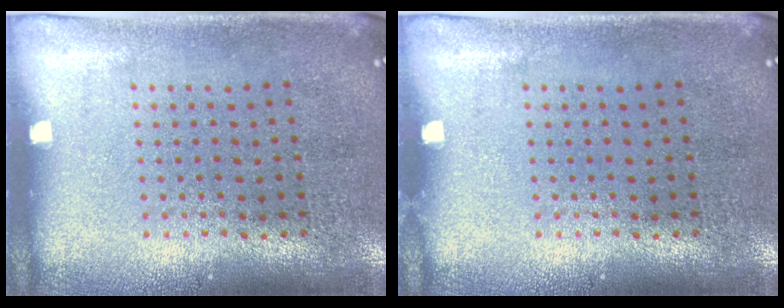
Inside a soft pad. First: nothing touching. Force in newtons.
{"total": 0.0}